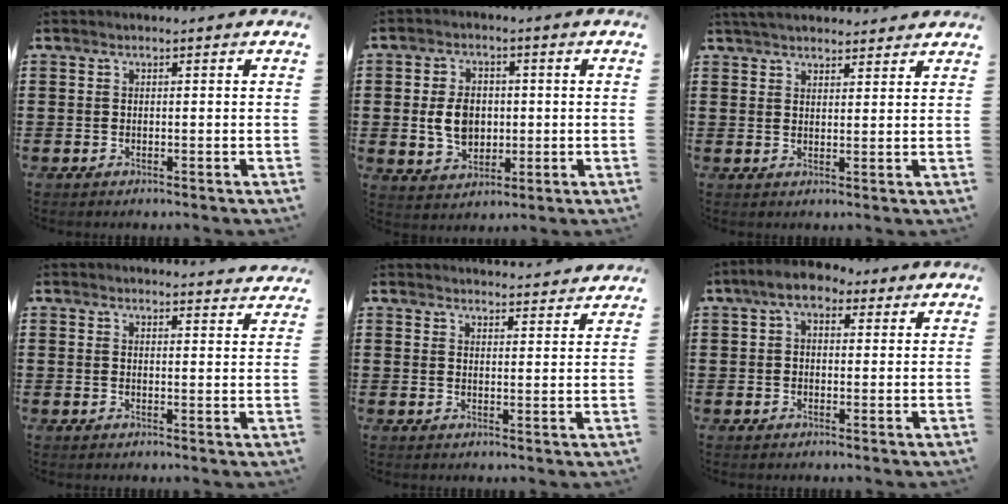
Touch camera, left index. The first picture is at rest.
{"total": 7.0, "force": [-0.1, 4.7, 5.2], "torque": [-0.116, 0.005, -0.008]}
{"total": 3.6, "force": [3.5, 0.4, 0.7], "torque": [-0.022, -0.003, 0.067]}
{"total": 2.6, "force": [2.6, -0.1, 0.0], "torque": [0.000, -0.012, 0.048]}
{"total": 3.3, "force": [3.3, -0.1, -0.2], "torque": [0.001, -0.021, 0.059]}
{"total": 5.4, "force": [3.4, 2.6, 3.3], "torque": [-0.075, 0.008, 0.061]}